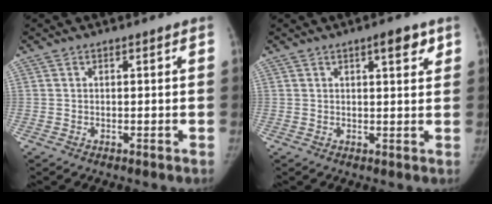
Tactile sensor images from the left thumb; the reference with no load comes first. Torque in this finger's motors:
{"motor_torque": [0.10, -0.16, 0.80, -0.13, 0.08]}